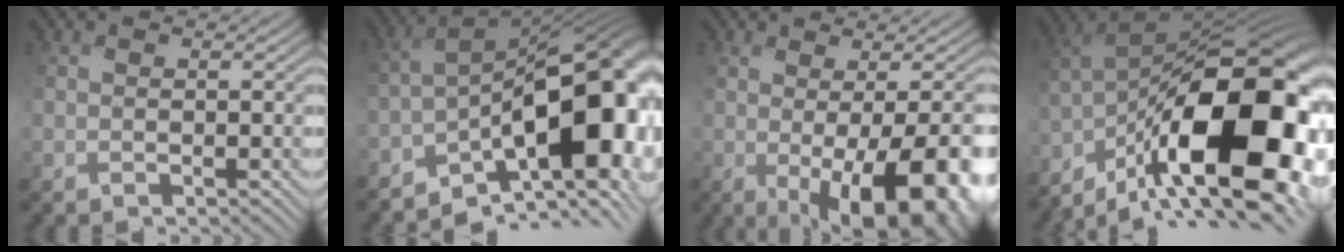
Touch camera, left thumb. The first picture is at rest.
{"total": 15.7, "force": [-5.6, 7.3, 12.7], "torque": [-0.159, 0.000, -0.092]}
{"total": 10.9, "force": [-2.5, 3.5, 10.0], "torque": [-0.118, -0.012, -0.013]}
{"total": 19.2, "force": [-7.4, 7.7, 15.9], "torque": [-0.251, -0.006, -0.118]}